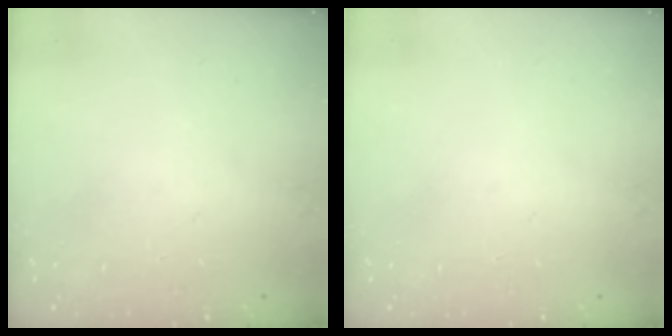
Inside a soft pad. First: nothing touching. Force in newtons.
{"total": 0.0}